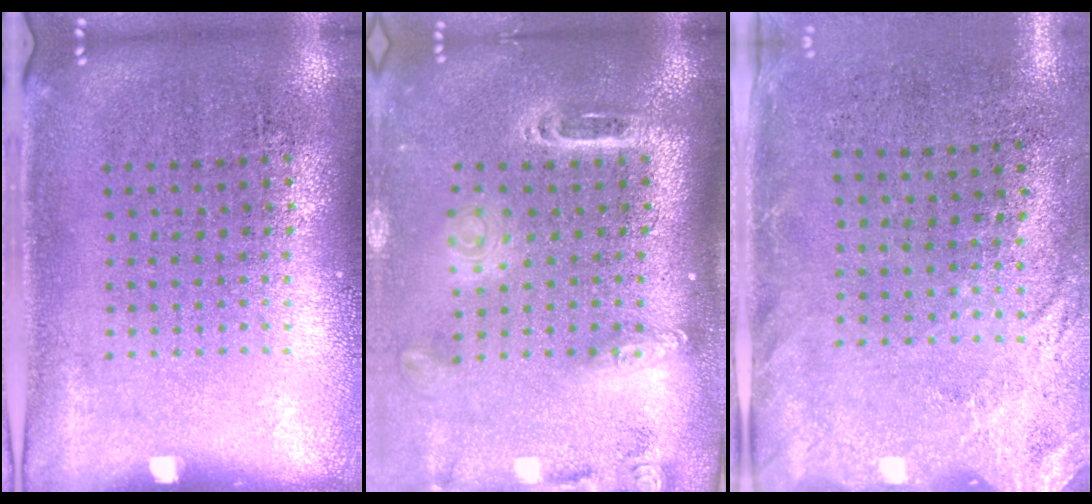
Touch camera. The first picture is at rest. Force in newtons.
{"total": 2.5, "press": 1.9, "slide": 1.7}
{"total": 2.6, "press": 2.1, "slide": 1.5}